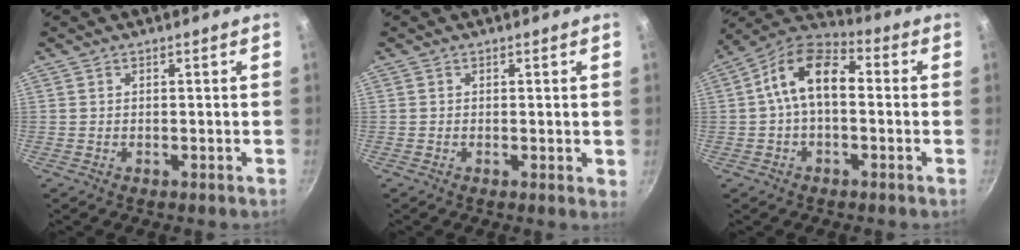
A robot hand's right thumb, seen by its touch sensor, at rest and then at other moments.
{"total": 1.3, "force": [0.1, 0.5, 1.2], "torque": [-0.015, -0.003, -0.001]}
{"total": 11.6, "force": [0.7, 6.8, 9.4], "torque": [-0.147, 0.039, -0.007]}